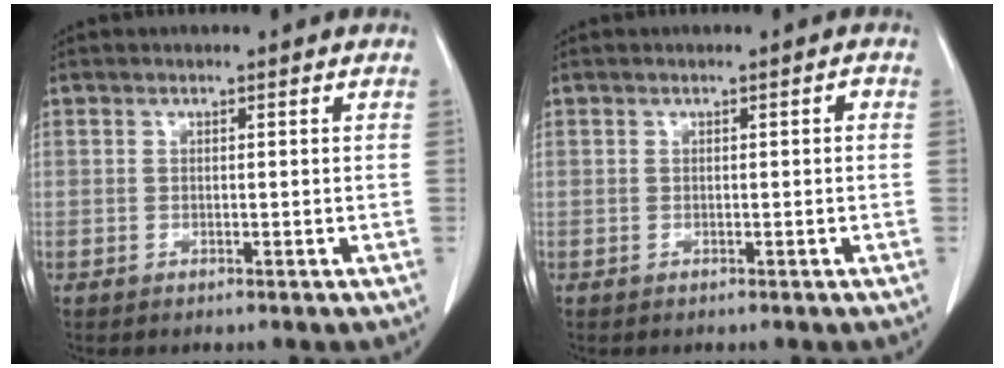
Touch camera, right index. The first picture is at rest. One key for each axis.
{"total": 0.6, "fx": 0.1, "fy": 0.2, "fz": 0.6, "tx": -0.006, "ty": 0.002, "tz": 0.000}